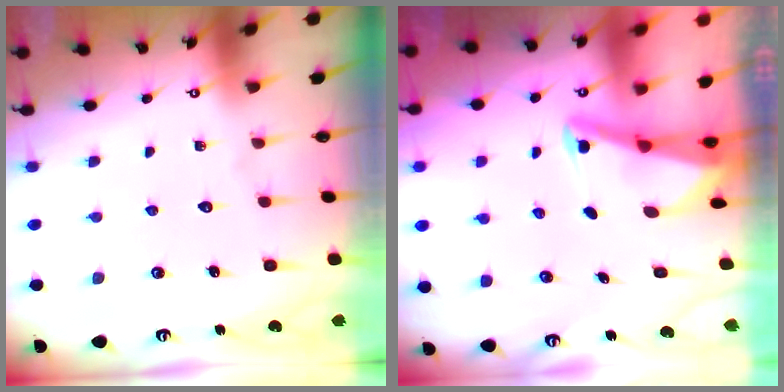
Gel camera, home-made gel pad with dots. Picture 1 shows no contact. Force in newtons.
{"total": 2.7, "press": 2.6, "slide": 0.6}